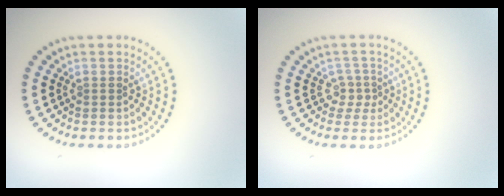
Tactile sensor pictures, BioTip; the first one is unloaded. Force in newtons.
{"total": 1.7, "press": 1.1, "slide": 1.3}